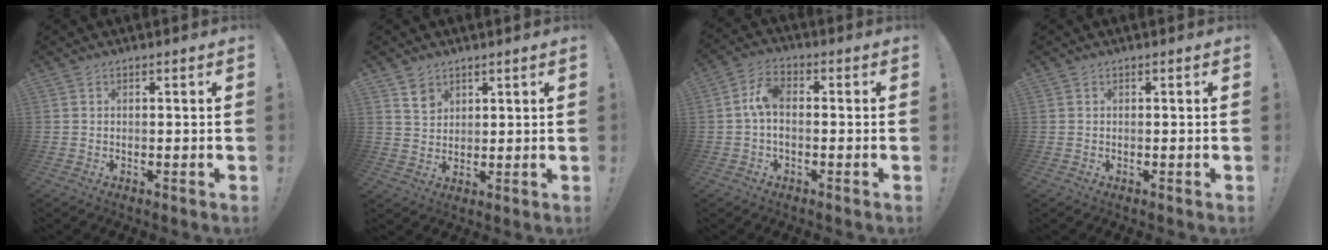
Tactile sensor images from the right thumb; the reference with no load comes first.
{"total": 5.2, "force": [3.5, 3.7, 1.4], "torque": [-0.011, -0.020, 0.064]}
{"total": 6.0, "force": [-0.3, 3.3, 5.0], "torque": [-0.097, 0.007, -0.001]}
{"total": 0.0}